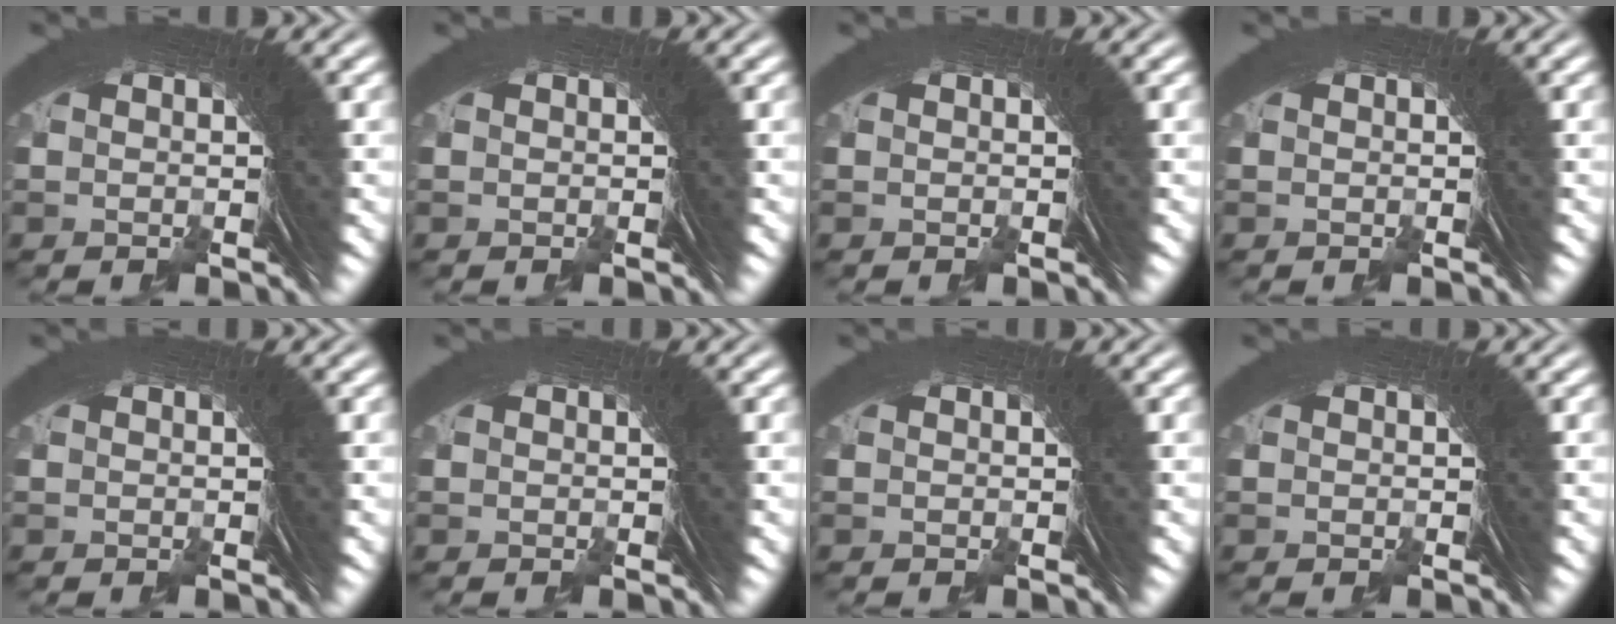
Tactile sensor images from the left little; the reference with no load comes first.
{"total": 0.0}
{"total": 0.0}
{"total": 0.0}
{"total": 0.0}
{"total": 0.0}
{"total": 0.0}
{"total": 0.0}